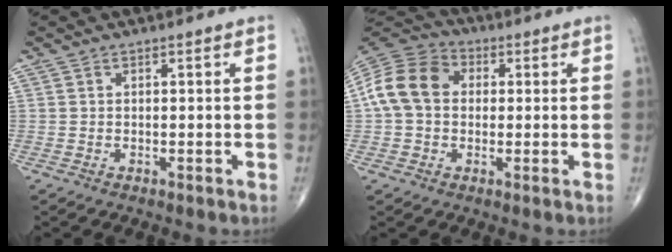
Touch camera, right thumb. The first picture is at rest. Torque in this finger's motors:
{"motor_torque": [1.07, 2.25, 1.33, 0.09, 0.08]}